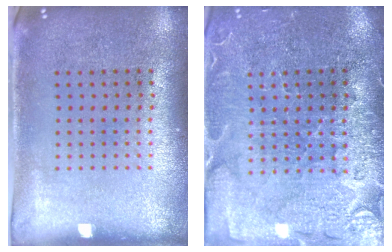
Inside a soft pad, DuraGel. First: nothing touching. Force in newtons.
{"total": 3.7, "press": 3.5, "slide": 1.1}